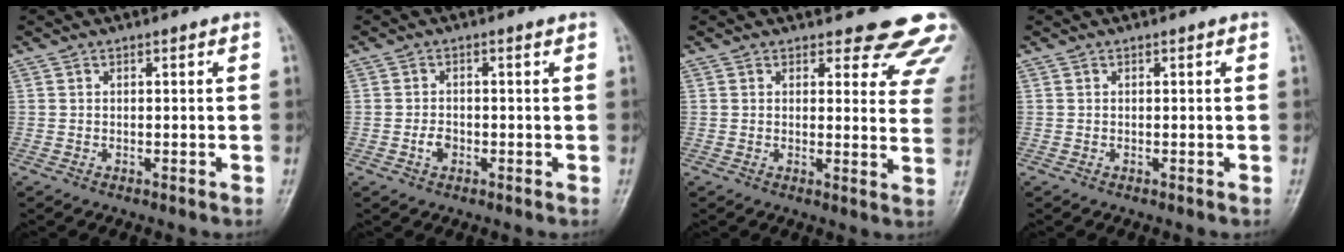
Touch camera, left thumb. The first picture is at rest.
{"total": 2.0, "force": [-0.7, 1.3, 1.3], "torque": [-0.016, 0.006, -0.010]}
{"total": 12.8, "force": [11.3, 4.6, 4.0], "torque": [0.010, -0.078, 0.099]}
{"total": 0.0}